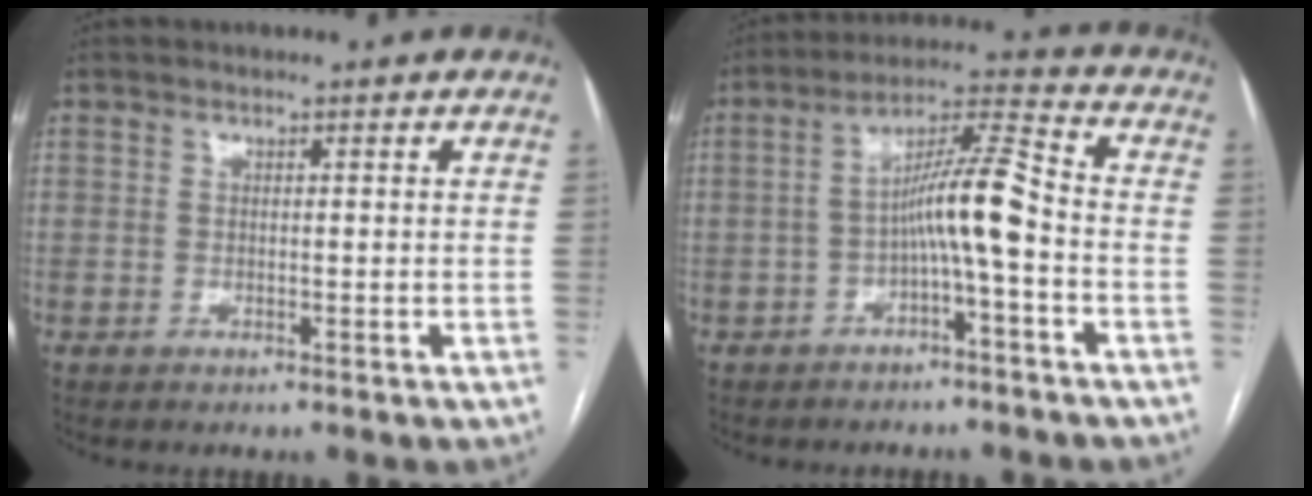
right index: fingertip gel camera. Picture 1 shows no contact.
{"total": 8.5, "force": [-2.2, 0.2, 8.2], "torque": [-0.144, 0.027, -0.041]}